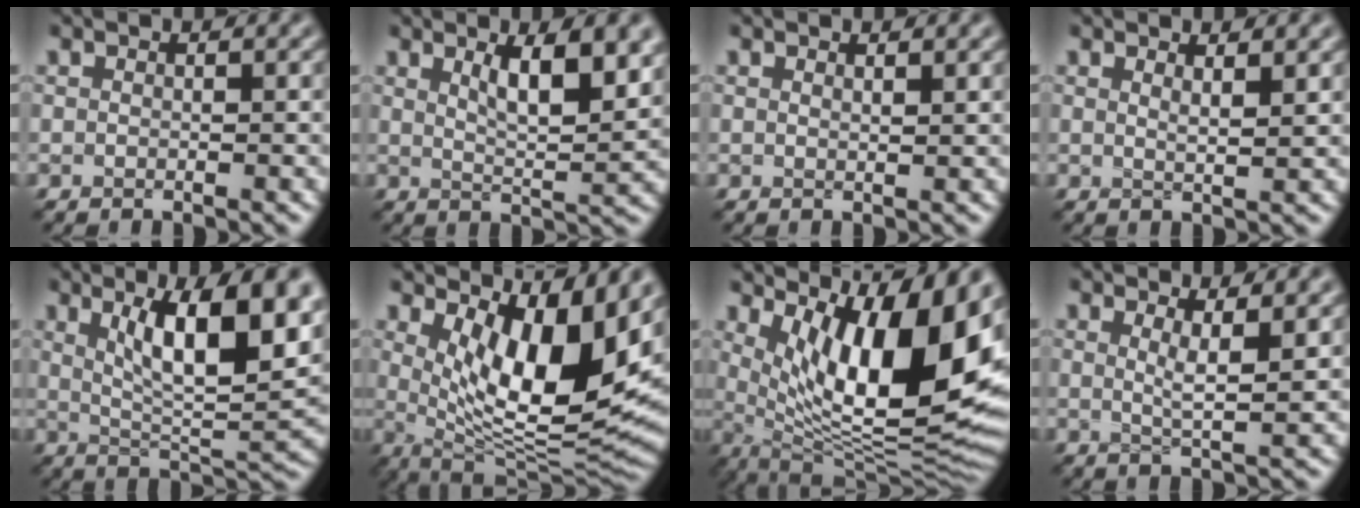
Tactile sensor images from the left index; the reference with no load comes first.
{"total": 6.4, "force": [2.5, 2.0, 5.5], "torque": [-0.081, -0.003, 0.042]}
{"total": 0.8, "force": [0.7, 0.1, 0.3], "torque": [-0.004, 0.000, 0.013]}
{"total": 1.7, "force": [1.2, 0.5, 1.1], "torque": [-0.010, -0.001, 0.018]}
{"total": 10.9, "force": [3.6, 3.5, 9.7], "torque": [-0.142, -0.005, 0.065]}
{"total": 11.5, "force": [3.1, 4.3, 10.2], "torque": [-0.156, -0.021, 0.059]}
{"total": 14.3, "force": [4.3, 5.0, 12.7], "torque": [-0.175, -0.013, 0.077]}
{"total": 2.7, "force": [1.2, 0.7, 2.3], "torque": [-0.033, -0.009, 0.021]}